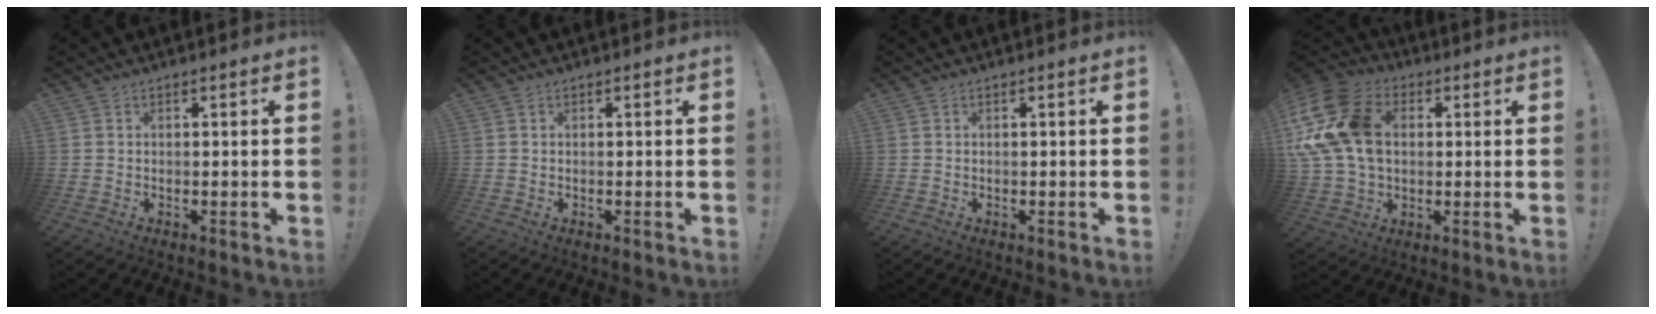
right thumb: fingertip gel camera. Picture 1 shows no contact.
{"total": 0.0}
{"total": 0.0}
{"total": 20.9, "force": [4.1, 15.2, 13.8], "torque": [-0.252, 0.001, 0.084]}